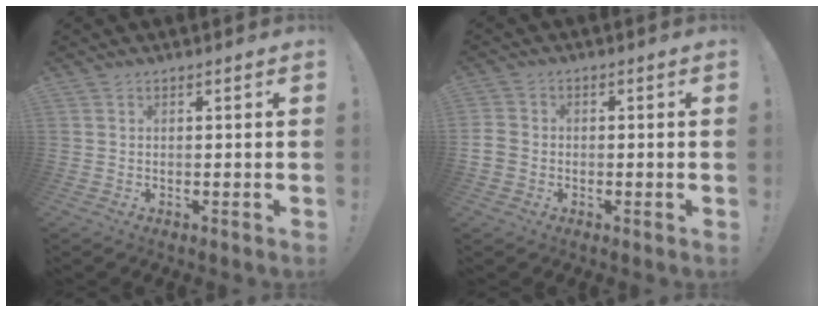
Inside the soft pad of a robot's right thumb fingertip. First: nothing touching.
{"total": 3.7, "force": [-1.2, 3.1, 1.7], "torque": [-0.039, 0.008, -0.022]}